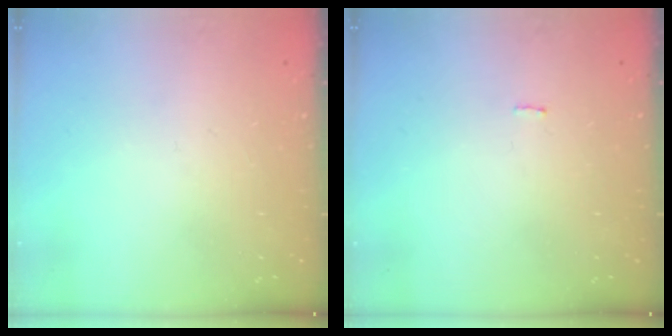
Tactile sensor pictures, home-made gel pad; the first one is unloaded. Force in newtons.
{"total": 1.4, "press": 1.3, "slide": 0.1}